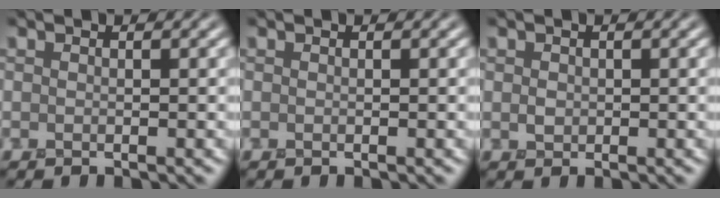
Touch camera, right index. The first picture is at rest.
{"total": 0.0}
{"total": 0.8, "force": [0.1, 0.7, 0.4], "torque": [-0.009, 0.002, 0.001]}